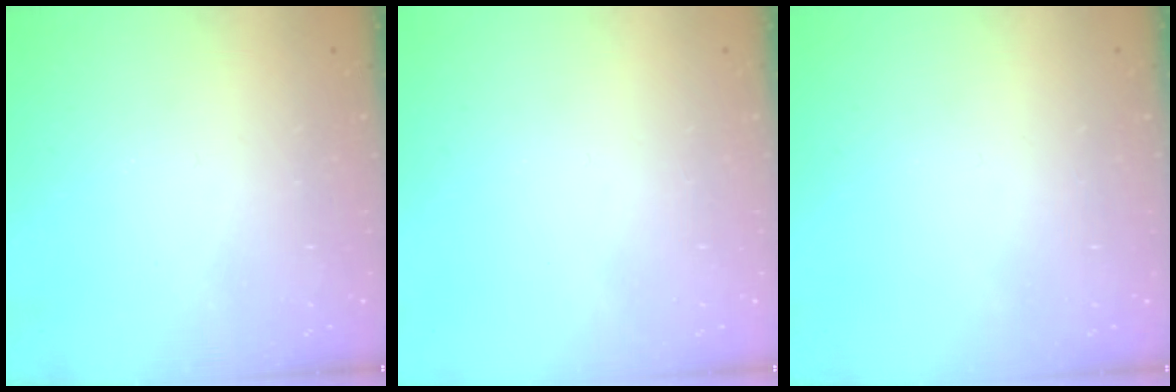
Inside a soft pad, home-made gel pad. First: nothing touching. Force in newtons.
{"total": 0.0}
{"total": 0.0}